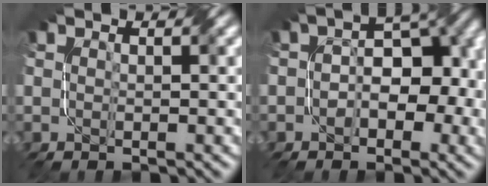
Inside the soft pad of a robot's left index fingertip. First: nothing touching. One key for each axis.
{"total": 8.4, "fx": -1.4, "fy": 5.0, "fz": 6.7, "tx": -0.071, "ty": 0.009, "tz": -0.022}